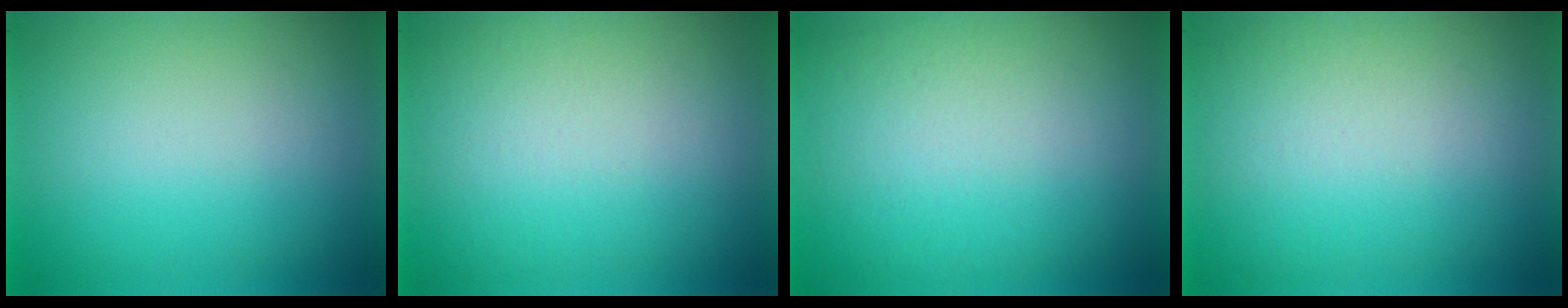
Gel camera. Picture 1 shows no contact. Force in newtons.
{"total": 1.4}
{"total": 2.6}
{"total": 1.4}